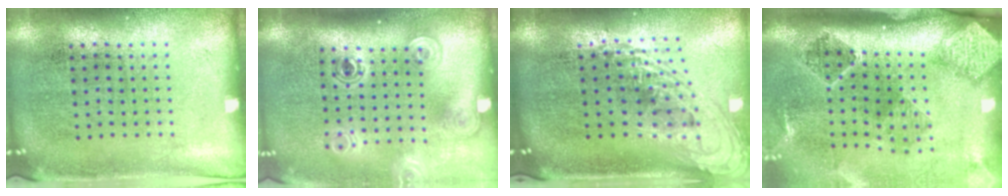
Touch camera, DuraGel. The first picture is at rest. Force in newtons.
{"total": 1.8, "press": 1.4, "slide": 1.2}
{"total": 2.1, "press": 1.5, "slide": 1.4}
{"total": 2.9, "press": 1.9, "slide": 2.1}